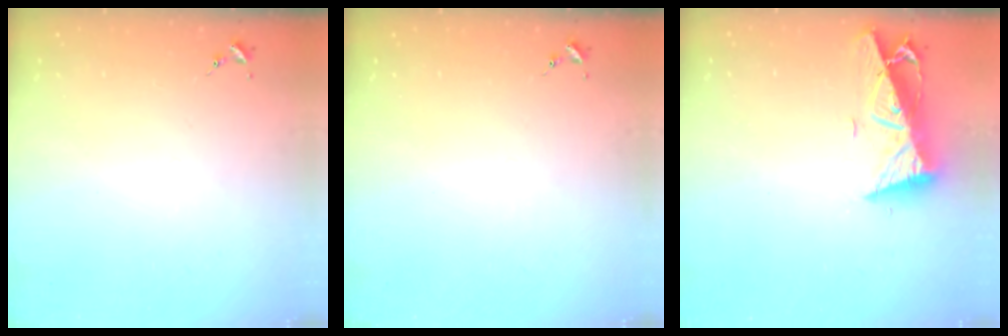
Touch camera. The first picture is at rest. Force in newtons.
{"total": 0.0}
{"total": 10.7, "press": 10.6, "slide": 1.2}